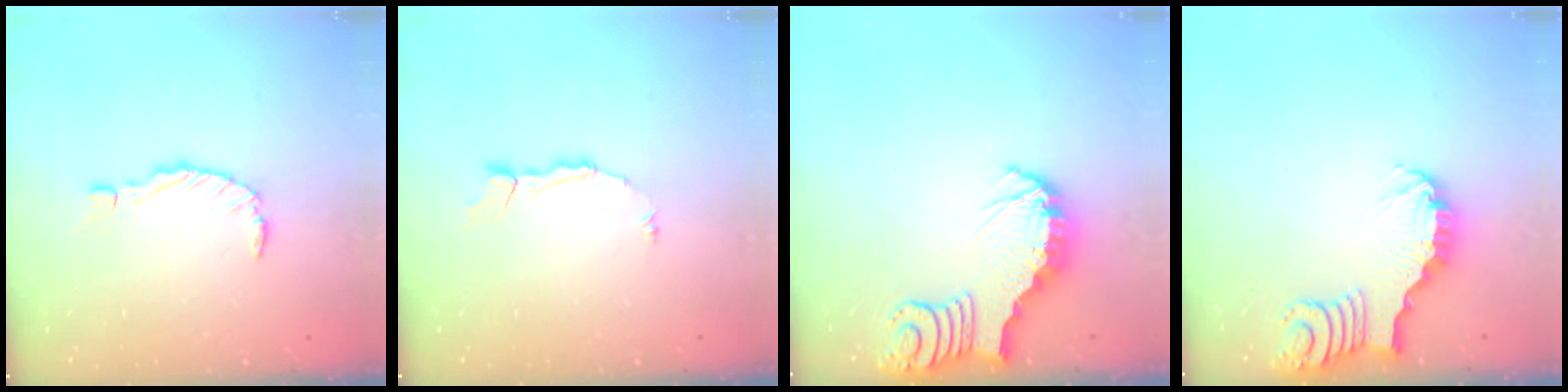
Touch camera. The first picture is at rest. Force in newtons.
{"total": 3.7, "press": 3.7, "slide": 0.2}
{"total": 4.0, "press": 3.9, "slide": 0.7}
{"total": 3.5, "press": 3.5, "slide": 0.4}